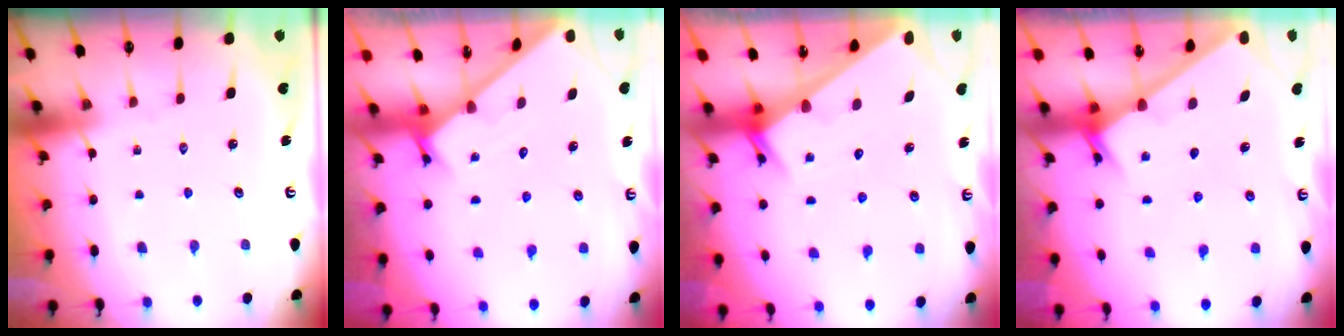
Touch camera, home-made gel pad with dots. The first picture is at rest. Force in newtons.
{"total": 1.7, "press": 1.7, "slide": 0.1}
{"total": 2.4, "press": 2.4, "slide": 0.0}
{"total": 2.4, "press": 2.4, "slide": 0.2}